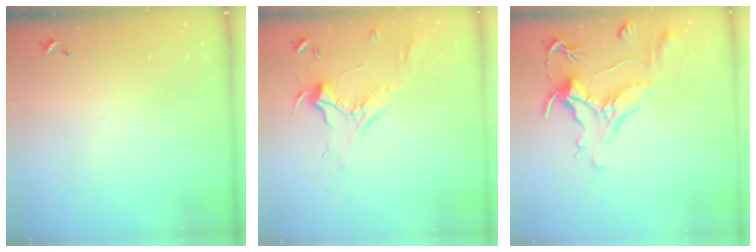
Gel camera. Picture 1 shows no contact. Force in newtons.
{"total": 2.4, "press": 2.3, "slide": 0.8}
{"total": 1.1, "press": 0.0, "slide": 1.1}